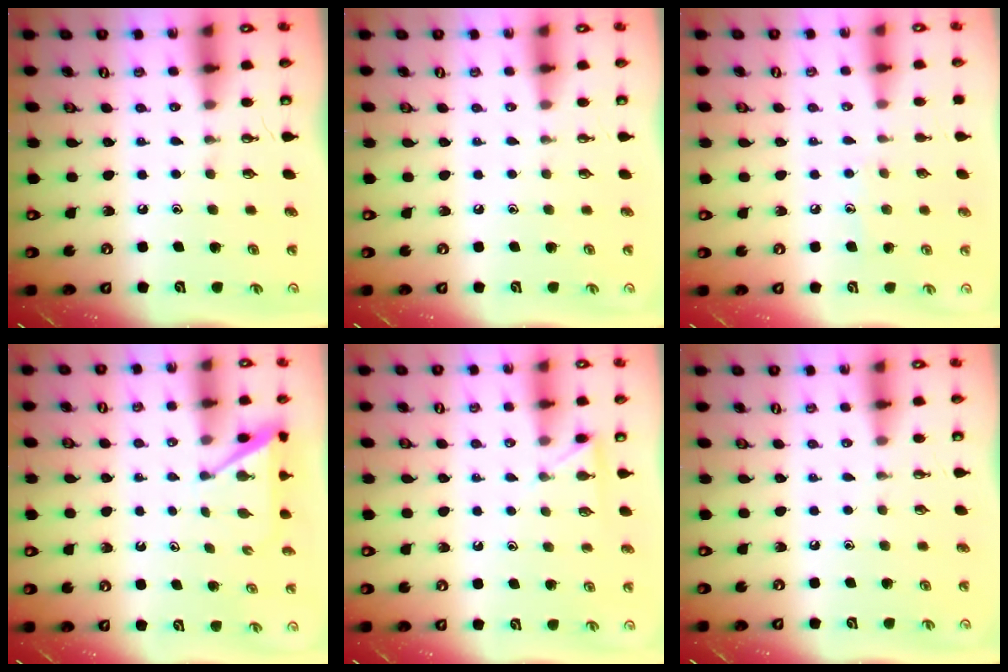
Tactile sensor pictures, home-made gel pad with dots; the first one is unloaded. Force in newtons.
{"total": 0.0}
{"total": 5.4, "press": 5.4, "slide": 0.6}
{"total": 4.7, "press": 4.7, "slide": 0.5}
{"total": 3.9, "press": 3.9, "slide": 0.4}
{"total": 0.0}